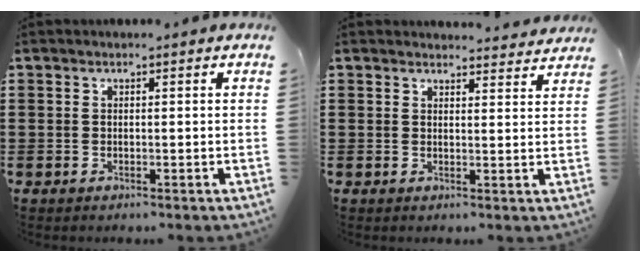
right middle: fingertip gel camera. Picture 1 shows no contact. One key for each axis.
{"total": 2.6, "fx": 2.6, "fy": 0.3, "fz": 0.0, "tx": 0.009, "ty": -0.011, "tz": 0.047}